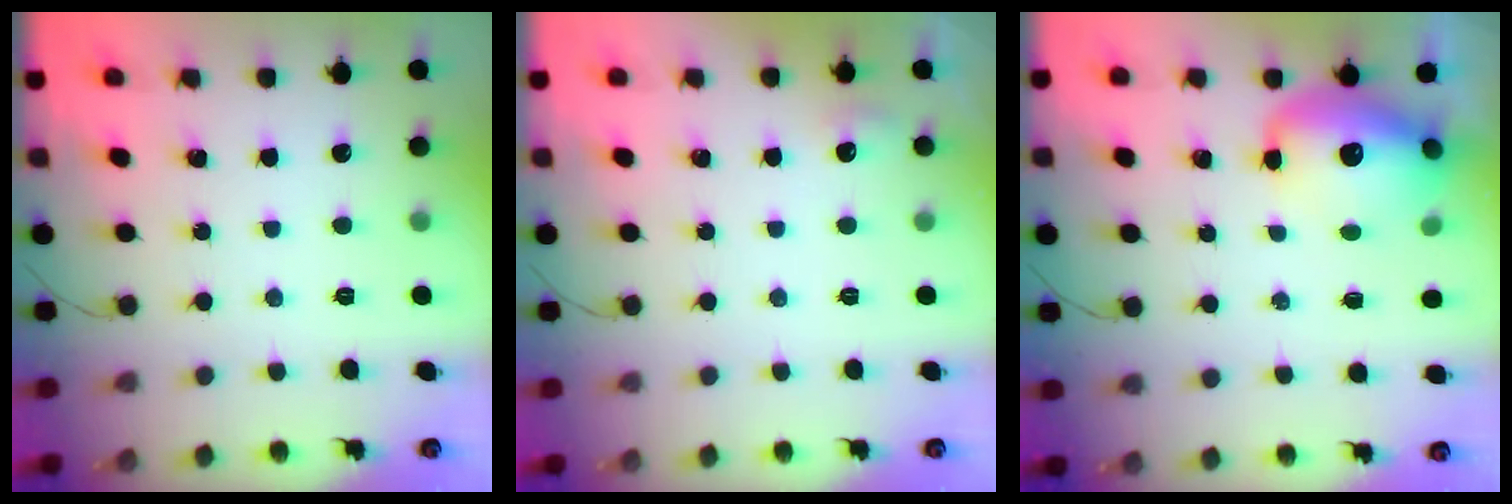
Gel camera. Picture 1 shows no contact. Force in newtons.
{"total": 3.9, "press": 3.8, "slide": 1.1}
{"total": 14.1, "press": 13.7, "slide": 3.3}